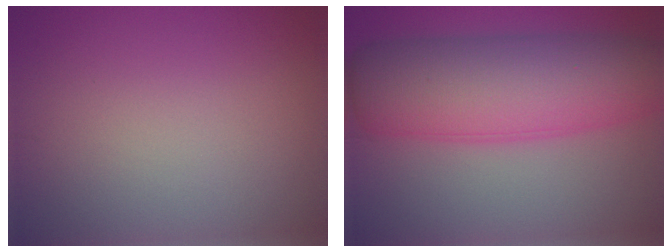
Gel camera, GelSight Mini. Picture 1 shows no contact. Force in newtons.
{"total": 10.8, "press": 10.8, "slide": 0.2}